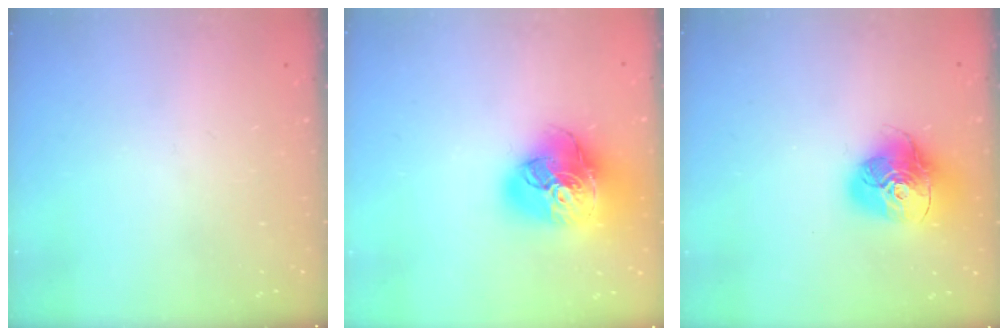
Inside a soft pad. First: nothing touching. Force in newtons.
{"total": 23.6, "press": 23.5, "slide": 3.0}
{"total": 16.5, "press": 16.5, "slide": 1.7}